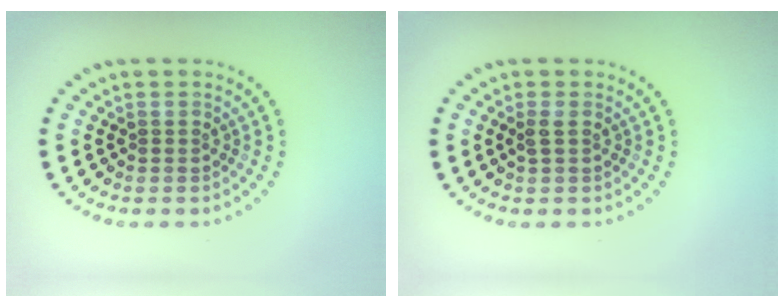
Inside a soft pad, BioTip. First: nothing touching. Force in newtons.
{"total": 0.8, "press": 0.8, "slide": 0.2}